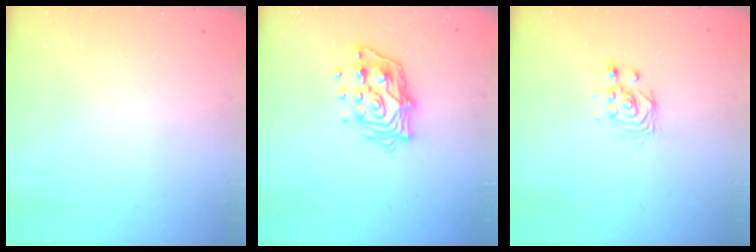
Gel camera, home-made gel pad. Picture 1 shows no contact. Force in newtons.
{"total": 12.4, "press": 12.4, "slide": 1.2}
{"total": 3.0, "press": 2.9, "slide": 0.3}